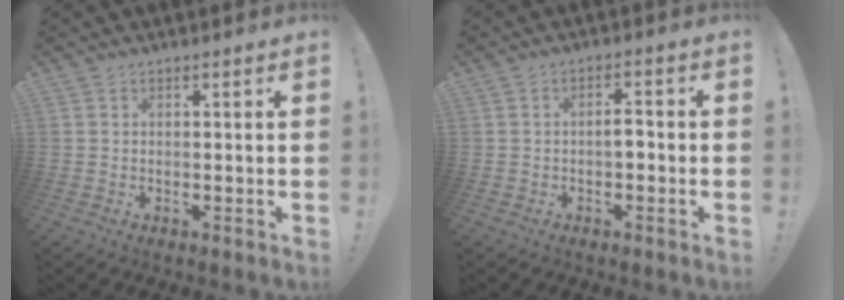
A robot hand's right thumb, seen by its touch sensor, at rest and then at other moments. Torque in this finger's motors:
{"motor_torque": [0.72, 0.30, 0.41, -0.47, 0.21]}